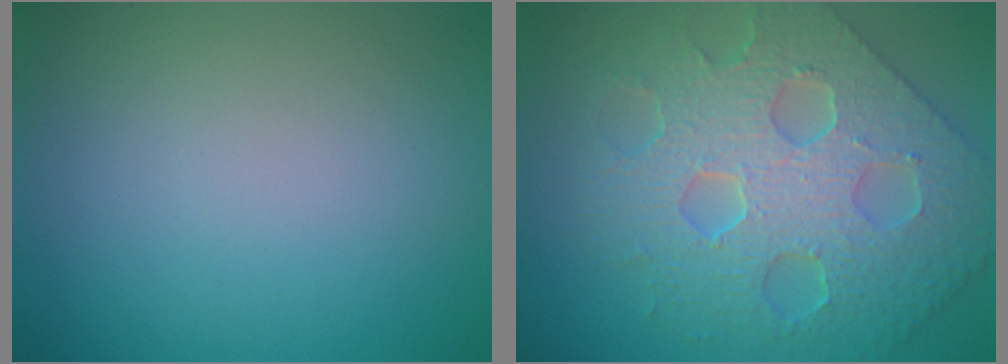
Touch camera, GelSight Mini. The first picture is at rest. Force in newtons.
{"total": 7.9, "press": 6.5, "slide": 4.4}